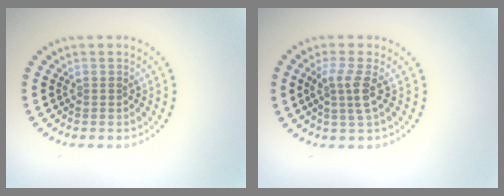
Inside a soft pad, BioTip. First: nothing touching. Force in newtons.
{"total": 2.6, "press": 2.0, "slide": 1.6}